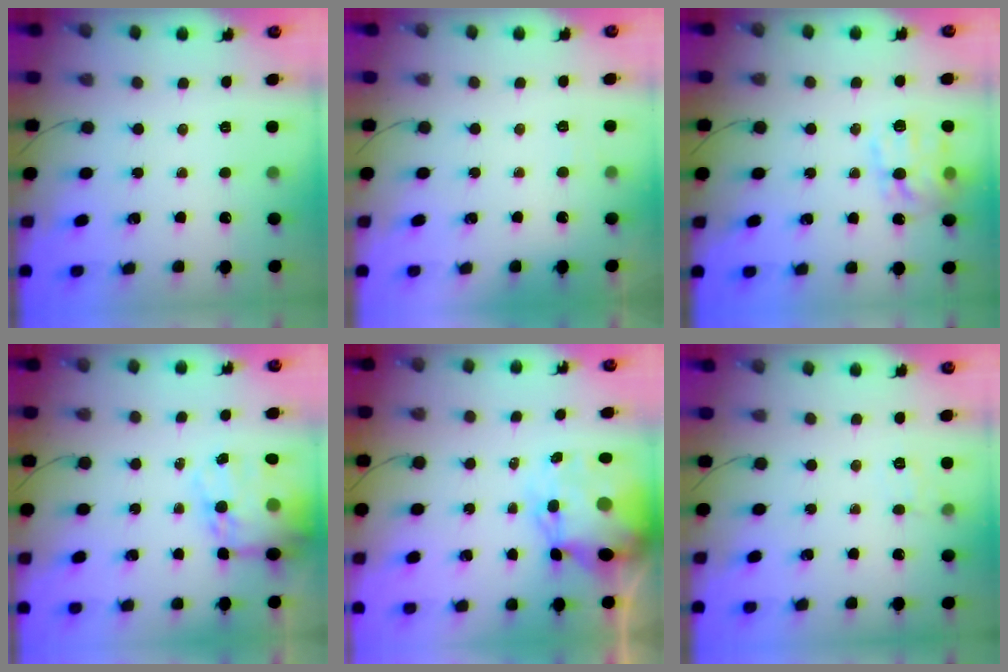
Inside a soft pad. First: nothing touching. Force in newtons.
{"total": 4.0, "press": 3.8, "slide": 1.1}
{"total": 12.9, "press": 12.9, "slide": 0.2}
{"total": 15.3, "press": 14.8, "slide": 3.9}
{"total": 11.4, "press": 11.1, "slide": 2.7}
{"total": 5.8, "press": 5.7, "slide": 1.3}